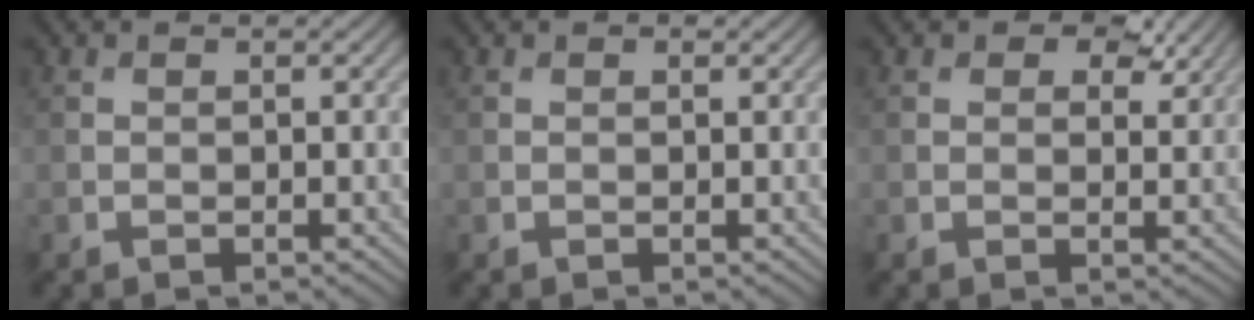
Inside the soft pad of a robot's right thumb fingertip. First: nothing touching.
{"total": 0.7, "force": [0.5, 0.3, 0.5], "torque": [-0.006, 0.000, 0.007]}
{"total": 4.9, "force": [3.0, 2.6, 2.9], "torque": [-0.041, -0.005, 0.043]}